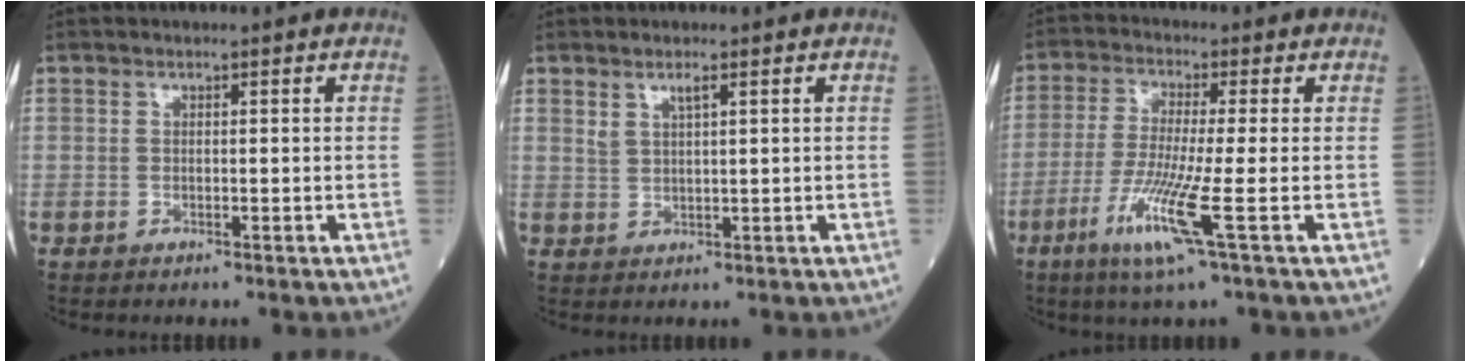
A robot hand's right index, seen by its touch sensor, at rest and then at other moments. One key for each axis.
{"total": 2.2, "fx": 1.4, "fy": 0.4, "fz": 1.7, "tx": -0.038, "ty": 0.002, "tz": 0.031}
{"total": 9.2, "fx": -3.7, "fy": -1.0, "fz": 8.4, "tx": -0.174, "ty": -0.028, "tz": -0.077}